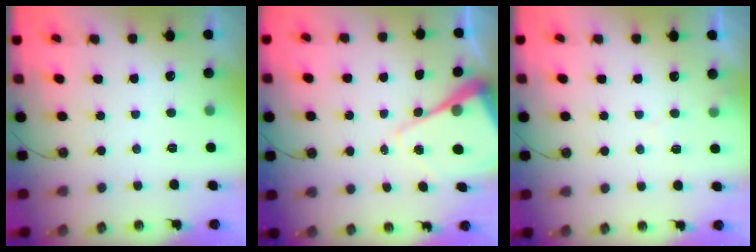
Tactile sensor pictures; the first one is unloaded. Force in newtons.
{"total": 11.4, "press": 11.4, "slide": 1.0}
{"total": 5.0, "press": 4.9, "slide": 0.7}